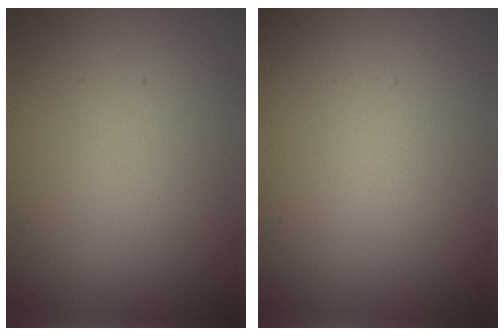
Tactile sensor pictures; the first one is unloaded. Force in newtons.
{"total": 0.0}